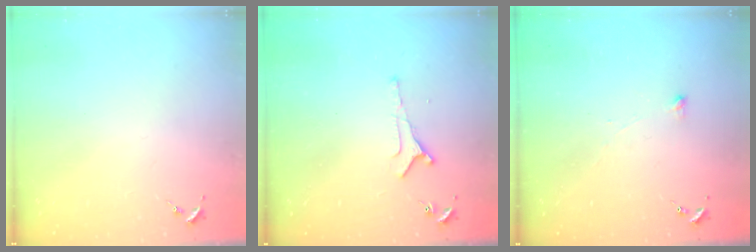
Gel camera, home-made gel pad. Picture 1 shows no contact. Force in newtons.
{"total": 3.8, "press": 3.7, "slide": 0.5}
{"total": 2.6, "press": 2.6, "slide": 0.1}